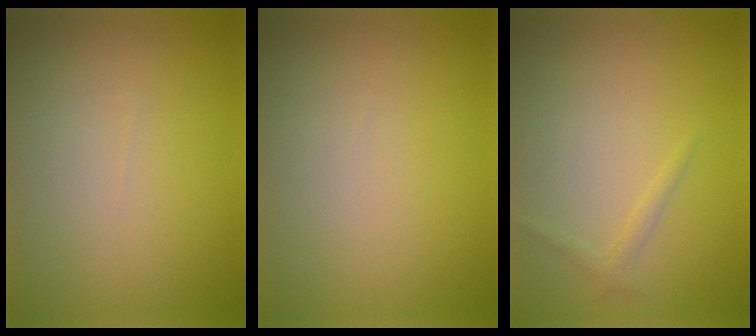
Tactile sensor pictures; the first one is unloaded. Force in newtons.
{"total": 0.0}
{"total": 0.9, "press": 0.9, "slide": 0.1}